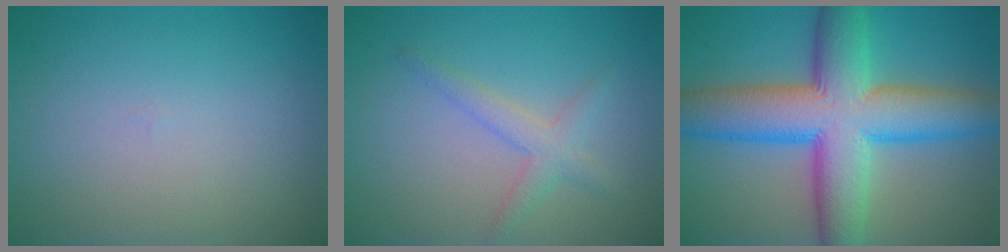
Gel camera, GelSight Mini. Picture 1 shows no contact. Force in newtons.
{"total": 2.2, "press": 2.2, "slide": 0.1}
{"total": 12.1, "press": 12.1, "slide": 0.4}